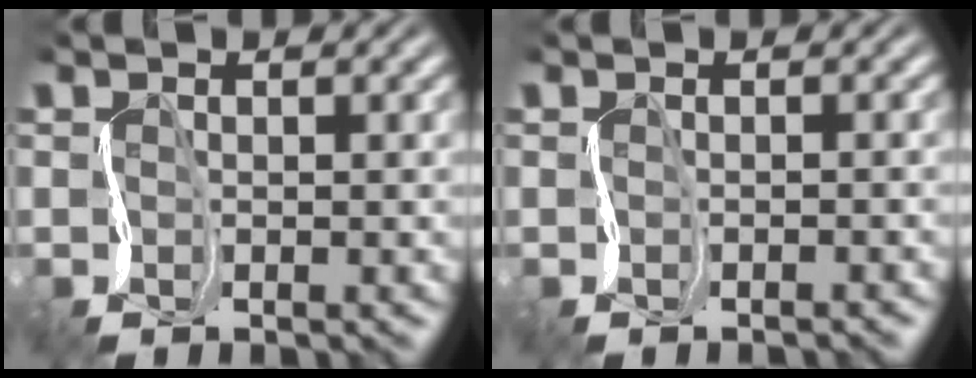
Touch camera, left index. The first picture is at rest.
{"total": 1.1, "force": [-1.1, 0.0, 0.1], "torque": [-0.001, 0.006, -0.007]}